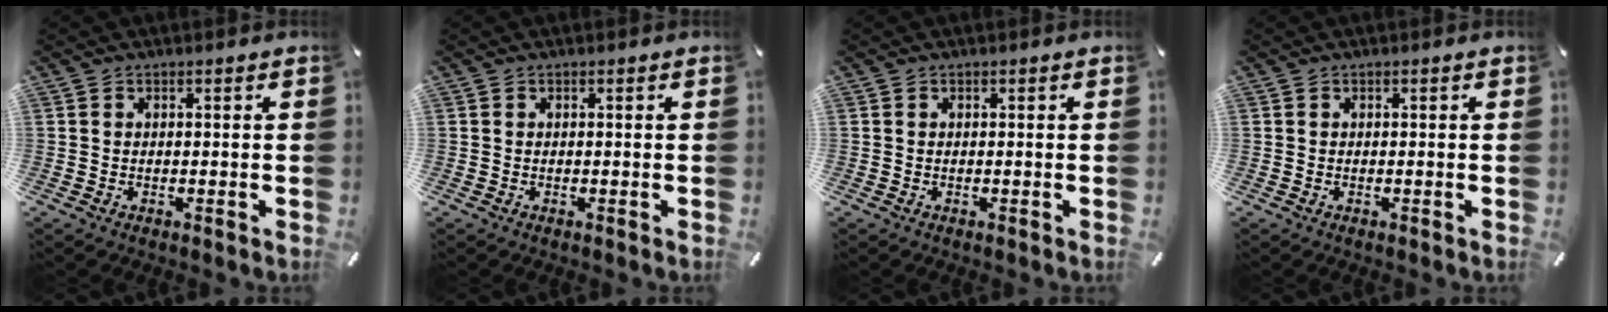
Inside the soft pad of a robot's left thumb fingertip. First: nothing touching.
{"total": 0.0}
{"total": 0.0}
{"total": 0.0}